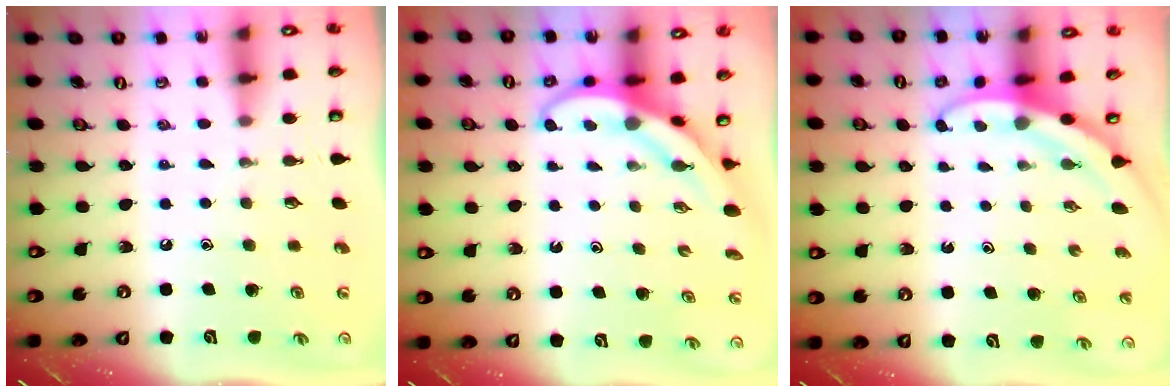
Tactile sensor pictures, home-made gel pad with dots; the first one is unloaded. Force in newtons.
{"total": 4.0, "press": 4.0, "slide": 0.3}
{"total": 3.4, "press": 3.4, "slide": 0.1}